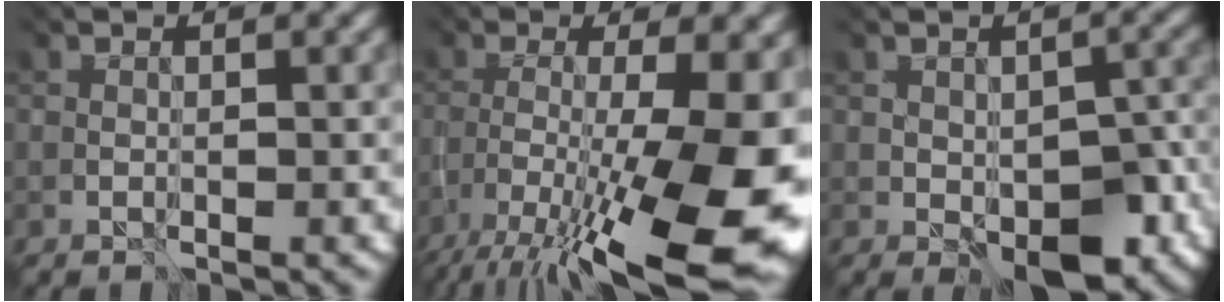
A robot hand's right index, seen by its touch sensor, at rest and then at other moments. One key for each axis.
{"total": 16.4, "fx": -7.8, "fy": 5.2, "fz": 13.5, "tx": -0.235, "ty": -0.007, "tz": -0.109}
{"total": 6.1, "fx": -3.3, "fy": 3.2, "fz": 3.9, "tx": -0.050, "ty": -0.015, "tz": -0.023}